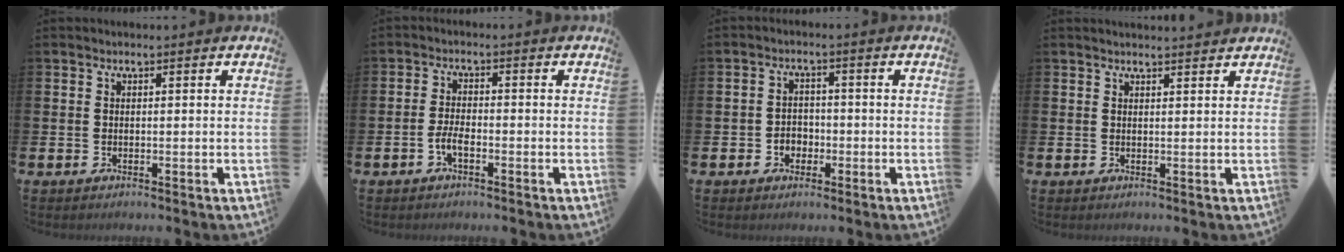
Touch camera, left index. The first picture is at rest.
{"total": 2.5, "force": [-1.1, 0.9, 2.0], "torque": [-0.037, 0.003, -0.022]}
{"total": 2.6, "force": [-1.1, 2.1, 0.9], "torque": [-0.014, 0.004, -0.028]}
{"total": 1.6, "force": [1.6, 0.1, 0.0], "torque": [0.010, -0.011, 0.026]}